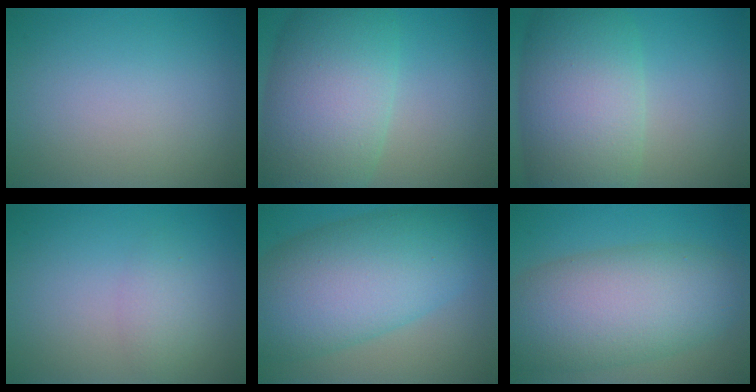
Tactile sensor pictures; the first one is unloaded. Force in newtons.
{"total": 11.2, "press": 11.2, "slide": 0.2}
{"total": 10.7, "press": 10.7, "slide": 0.7}
{"total": 1.6, "press": 1.5, "slide": 0.2}
{"total": 11.5, "press": 11.4, "slide": 0.1}
{"total": 10.1, "press": 10.1, "slide": 0.3}